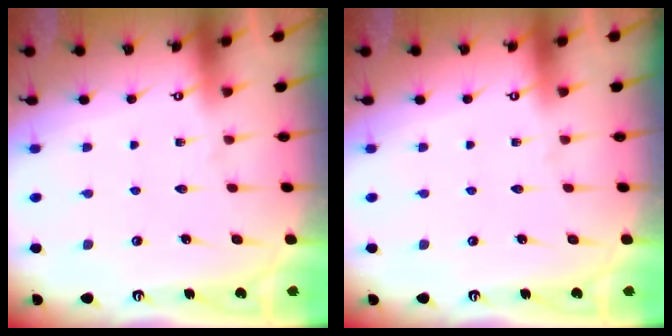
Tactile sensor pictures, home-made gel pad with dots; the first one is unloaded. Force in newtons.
{"total": 0.0}